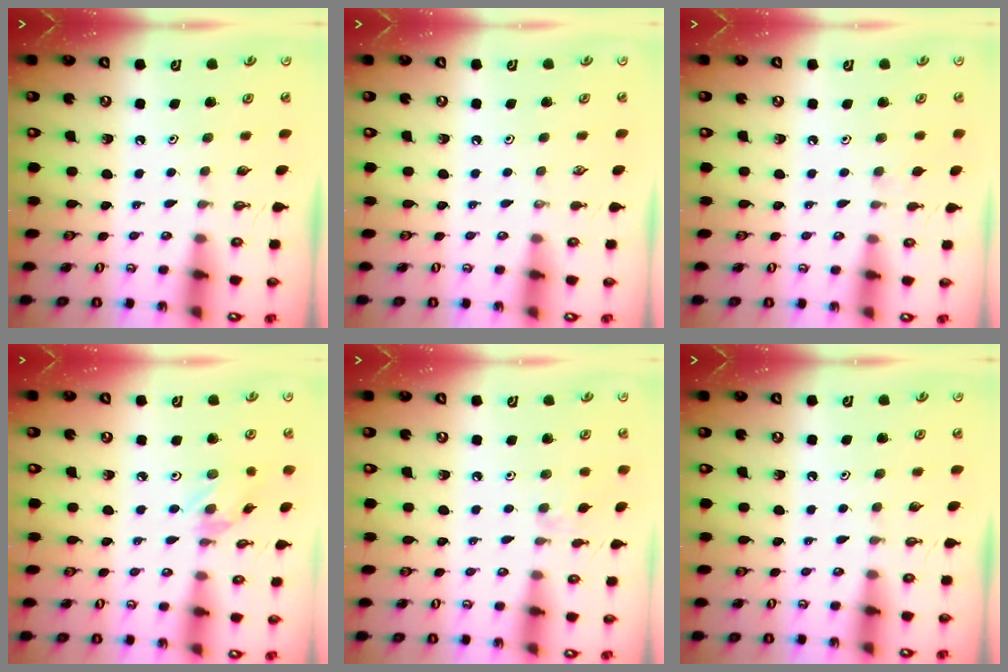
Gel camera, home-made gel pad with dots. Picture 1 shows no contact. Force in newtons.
{"total": 0.0}
{"total": 2.7, "press": 2.6, "slide": 0.5}
{"total": 1.3, "press": 1.3, "slide": 0.1}
{"total": 2.0, "press": 1.9, "slide": 0.5}
{"total": 0.0}